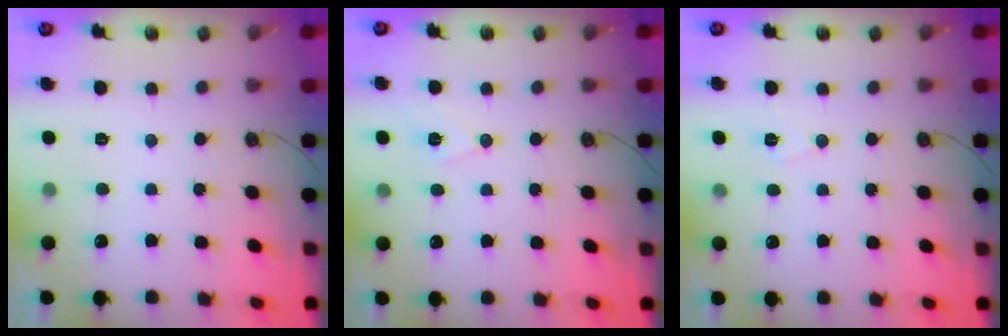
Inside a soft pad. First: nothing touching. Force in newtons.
{"total": 7.7, "press": 6.4, "slide": 4.3}
{"total": 5.9, "press": 3.8, "slide": 4.5}